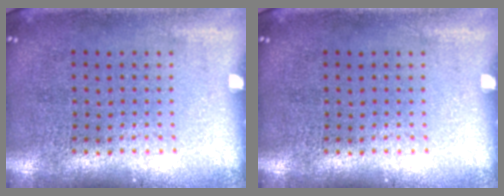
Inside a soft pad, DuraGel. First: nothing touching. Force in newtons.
{"total": 0.0}